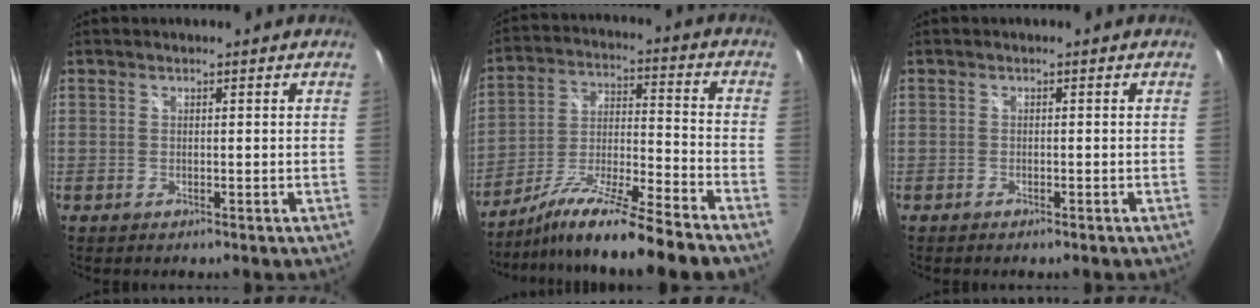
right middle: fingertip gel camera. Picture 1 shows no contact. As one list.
[{"total": 15.1, "force": [-12.6, -1.5, 8.2], "torque": [-0.151, -0.019, -0.224]}, {"total": 0.9, "force": [-0.8, 0.3, 0.3], "torque": [-0.010, -0.003, -0.014]}]